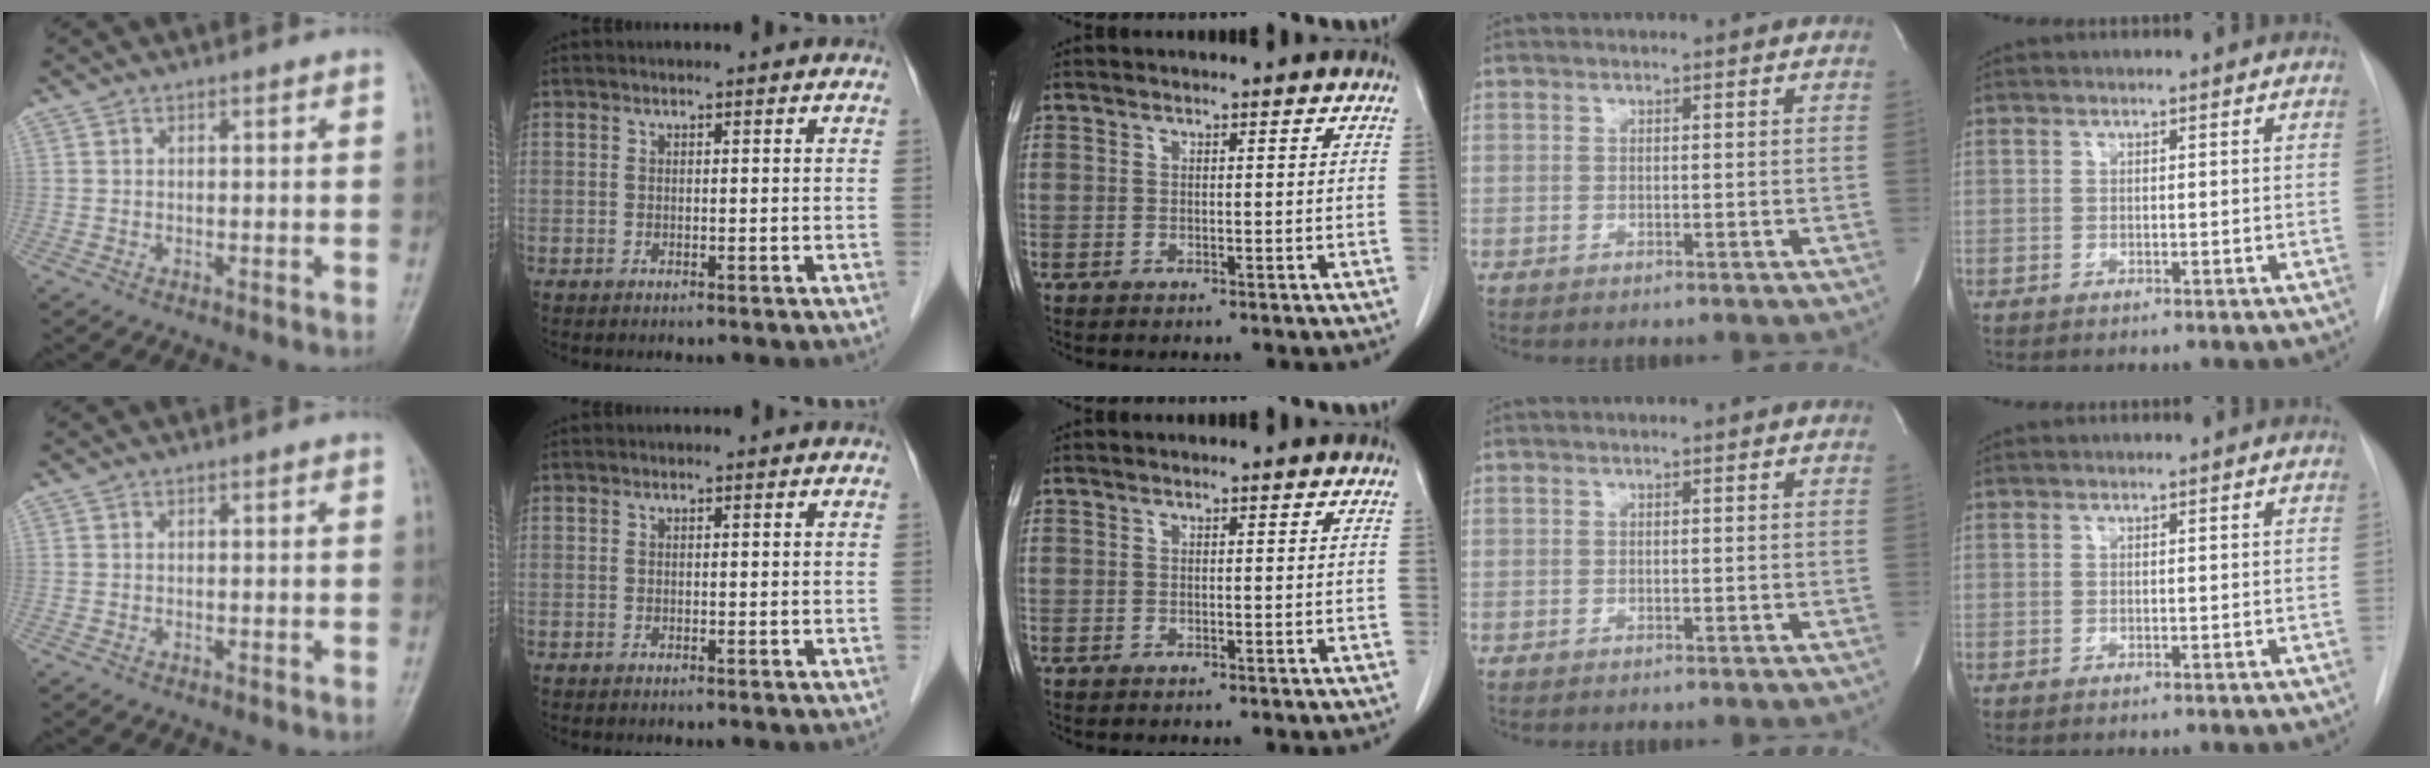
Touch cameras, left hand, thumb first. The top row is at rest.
{}